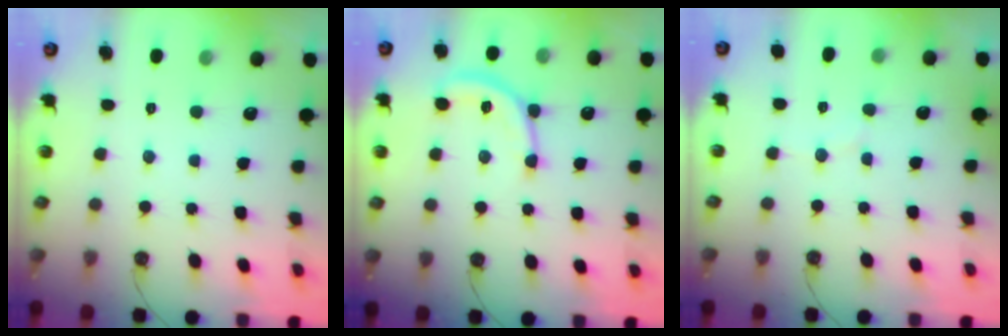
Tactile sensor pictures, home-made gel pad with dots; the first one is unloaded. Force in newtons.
{"total": 10.7, "press": 10.7, "slide": 0.7}
{"total": 3.0, "press": 3.0, "slide": 0.2}